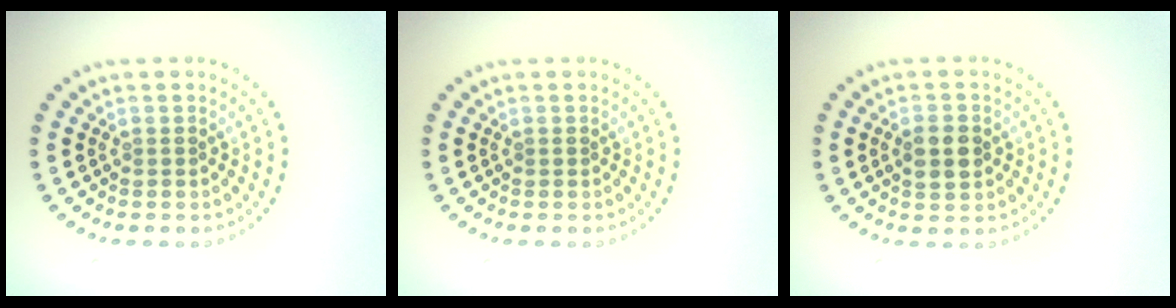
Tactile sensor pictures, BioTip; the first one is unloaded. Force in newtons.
{"total": 0.0}
{"total": 2.9, "press": 2.9, "slide": 0.1}